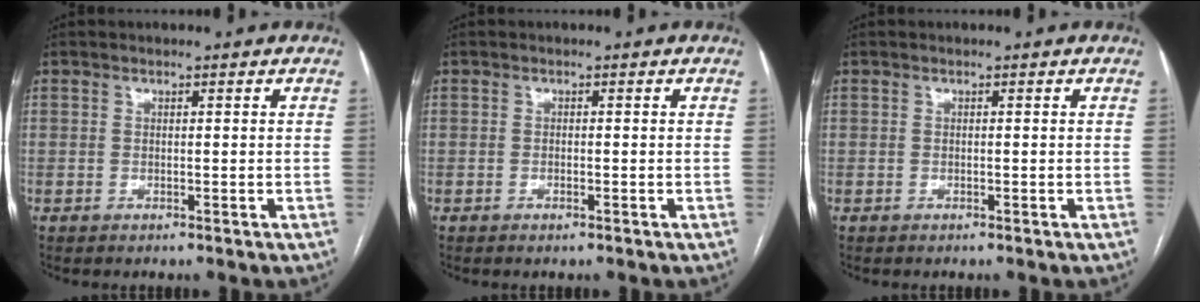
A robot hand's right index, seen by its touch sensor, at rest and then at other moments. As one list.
[{"total": 0.6, "force": [-0.4, 0.1, 0.4], "torque": [-0.008, -0.001, -0.004]}, {"total": 0.0}]